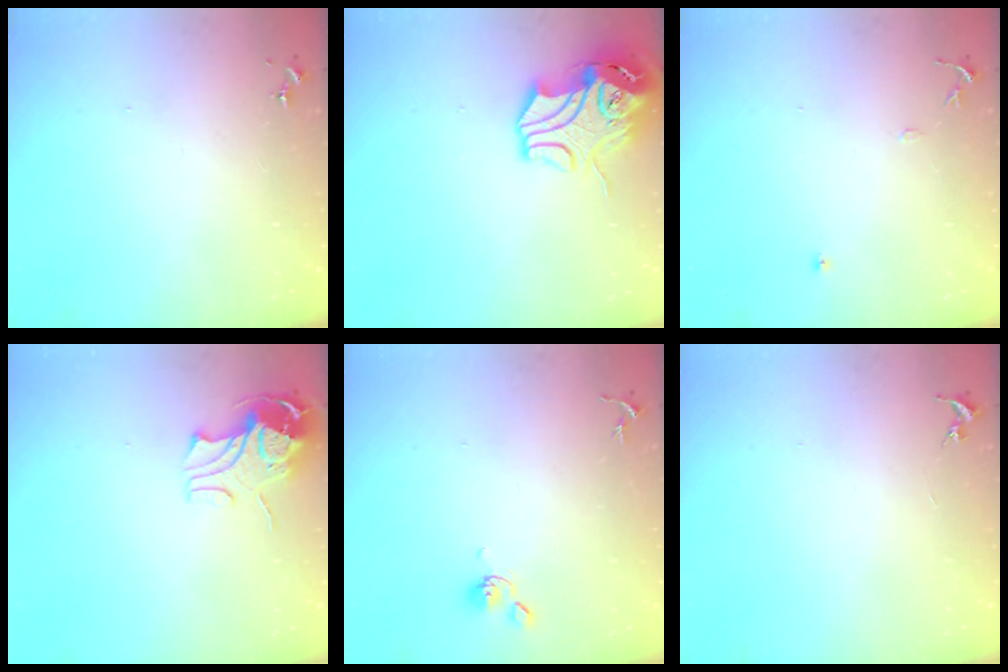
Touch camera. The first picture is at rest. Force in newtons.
{"total": 12.7, "press": 12.5, "slide": 1.8}
{"total": 7.7, "press": 7.7, "slide": 0.8}
{"total": 10.8, "press": 10.7, "slide": 1.4}
{"total": 5.5, "press": 5.4, "slide": 1.0}
{"total": 0.0}